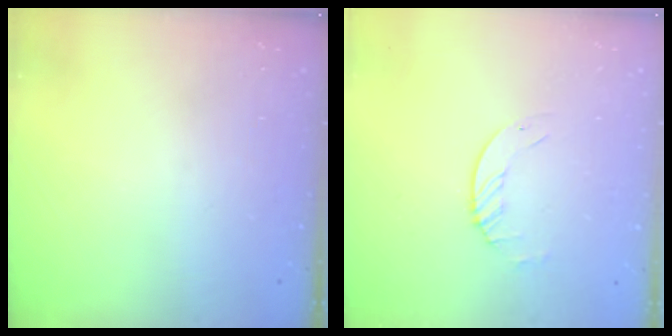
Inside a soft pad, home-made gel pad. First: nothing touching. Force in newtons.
{"total": 1.7, "press": 1.7, "slide": 0.2}